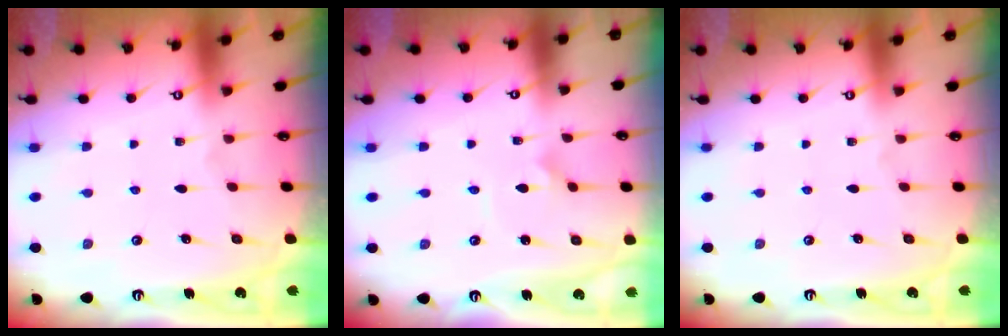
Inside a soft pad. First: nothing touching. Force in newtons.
{"total": 2.4, "press": 2.4, "slide": 0.1}
{"total": 0.0}